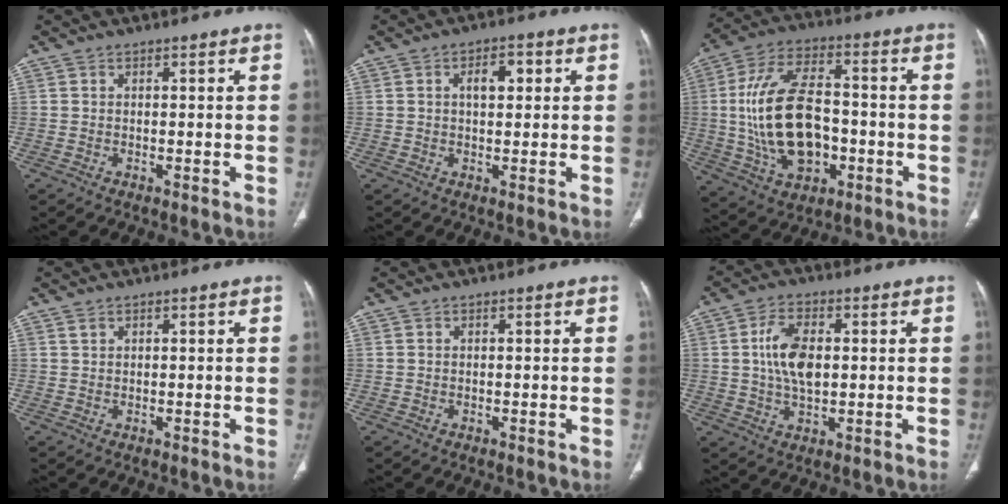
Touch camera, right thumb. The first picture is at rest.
{"total": 4.7, "force": [1.2, 2.6, 3.8], "torque": [-0.051, 0.007, 0.017]}
{"total": 19.4, "force": [-2.0, 11.4, 15.6], "torque": [-0.284, 0.022, -0.024]}
{"total": 0.7, "force": [0.5, 0.3, 0.2], "torque": [-0.005, 0.002, 0.012]}
{"total": 0.0}
{"total": 8.7, "force": [0.9, 4.8, 7.2], "torque": [-0.133, 0.003, 0.017]}